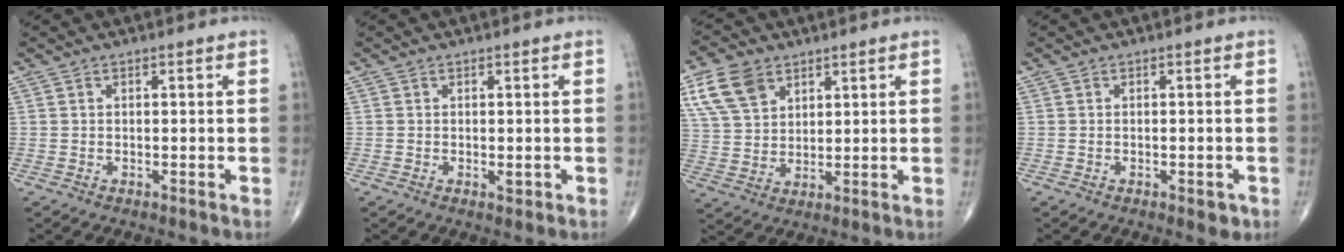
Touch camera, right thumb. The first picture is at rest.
{"total": 1.0, "force": [-0.2, 0.5, 0.9], "torque": [-0.011, -0.003, -0.003]}
{"total": 9.9, "force": [5.2, 6.5, 5.4], "torque": [-0.094, -0.011, 0.104]}
{"total": 2.0, "force": [-0.9, 0.9, 1.6], "torque": [-0.017, 0.002, -0.008]}